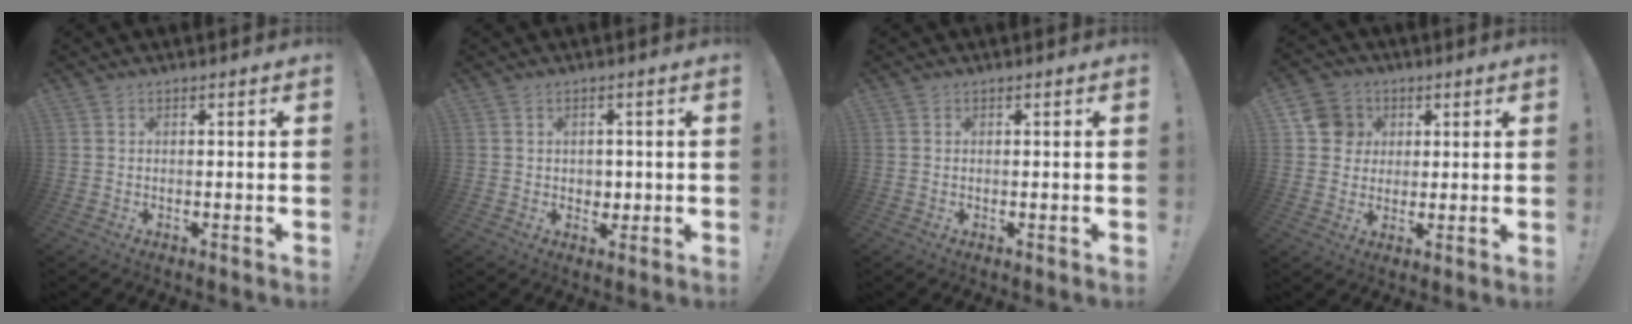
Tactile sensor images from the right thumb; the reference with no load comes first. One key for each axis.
{"total": 3.1, "fx": 0.5, "fy": 3.0, "fz": 0.5, "tx": -0.002, "ty": -0.003, "tz": 0.009}
{"total": 0.0}
{"total": 9.3, "fx": 2.4, "fy": 8.7, "fz": 2.3, "tx": -0.019, "ty": -0.009, "tz": 0.049}